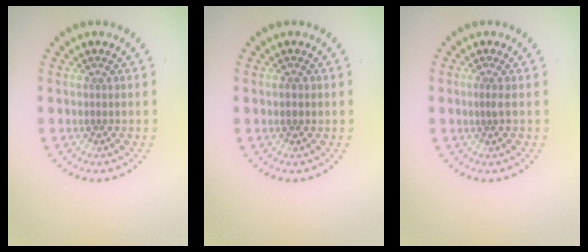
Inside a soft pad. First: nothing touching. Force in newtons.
{"total": 1.1, "press": 1.1, "slide": 0.1}
{"total": 0.6, "press": 0.3, "slide": 0.5}